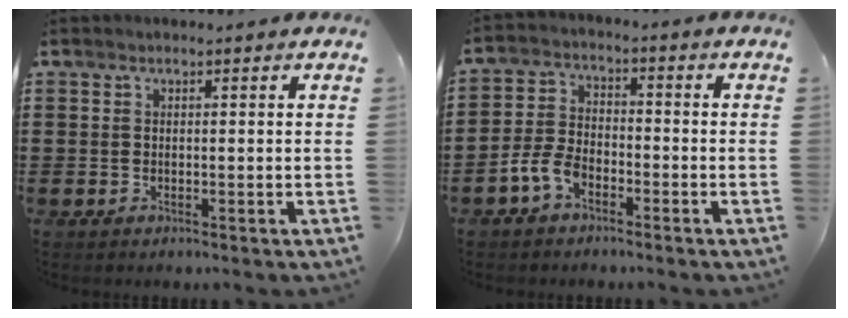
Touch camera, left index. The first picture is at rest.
{"total": 4.9, "force": [-3.1, 2.5, 2.8], "torque": [-0.076, 0.004, -0.065]}